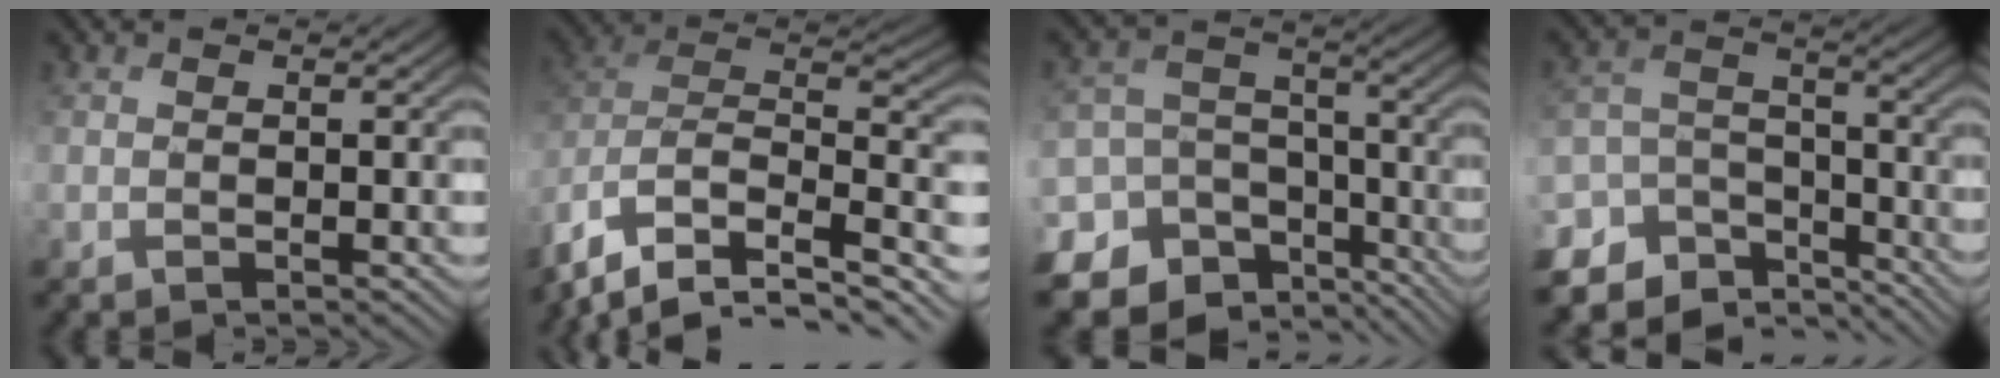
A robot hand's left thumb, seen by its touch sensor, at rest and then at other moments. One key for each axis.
{"total": 15.7, "fx": -11.9, "fy": 7.2, "fz": 7.3, "tx": -0.185, "ty": -0.002, "tz": -0.174}
{"total": 15.3, "fx": -8.6, "fy": 11.7, "fz": 4.7, "tx": -0.154, "ty": -0.051, "tz": -0.120}
{"total": 11.1, "fx": -8.1, "fy": 6.6, "fz": 3.6, "tx": -0.110, "ty": -0.013, "tz": -0.111}